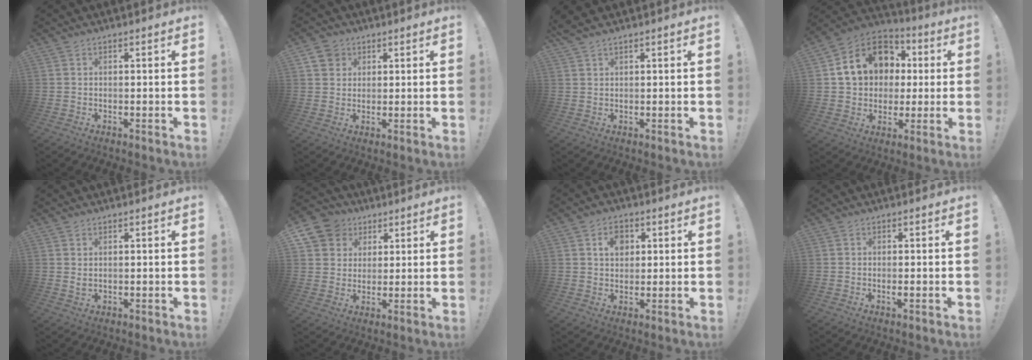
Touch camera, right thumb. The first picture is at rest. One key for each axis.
{"total": 5.2, "fx": 2.8, "fy": 4.3, "fz": 1.3, "tx": -0.021, "ty": -0.012, "tz": 0.053}
{"total": 1.7, "fx": 1.5, "fy": 0.1, "fz": 0.8, "tx": -0.020, "ty": -0.006, "tz": 0.027}
{"total": 16.9, "fx": 4.4, "fy": 13.9, "fz": 8.6, "tx": -0.124, "ty": 0.002, "tz": 0.101}
{"total": 1.5, "fx": 0.8, "fy": 0.6, "fz": 1.1, "tx": -0.009, "ty": -0.005, "tz": 0.011}
{"total": 9.6, "fx": 4.2, "fy": 8.3, "fz": 2.4, "tx": -0.034, "ty": -0.026, "tz": 0.086}
{"total": 5.9, "fx": 2.1, "fy": 4.5, "fz": 3.2, "tx": -0.050, "ty": 0.003, "tz": 0.036}
{"total": 1.0, "fx": -0.2, "fy": 0.0, "fz": 1.0, "tx": -0.009, "ty": -0.006, "tz": -0.005}